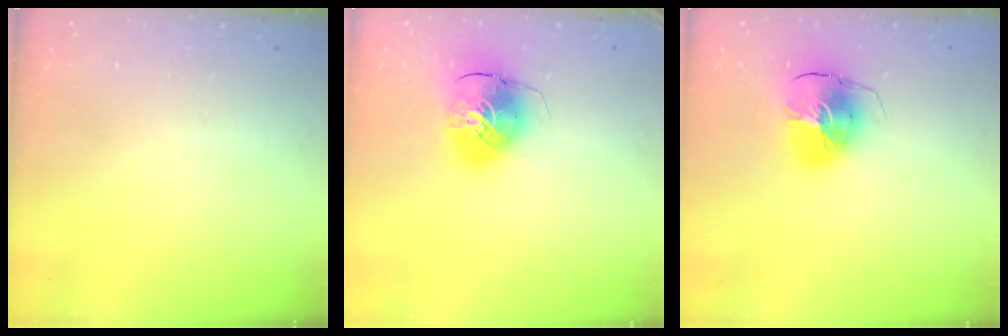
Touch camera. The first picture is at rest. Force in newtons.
{"total": 10.5, "press": 10.4, "slide": 1.8}
{"total": 10.6, "press": 10.5, "slide": 1.7}